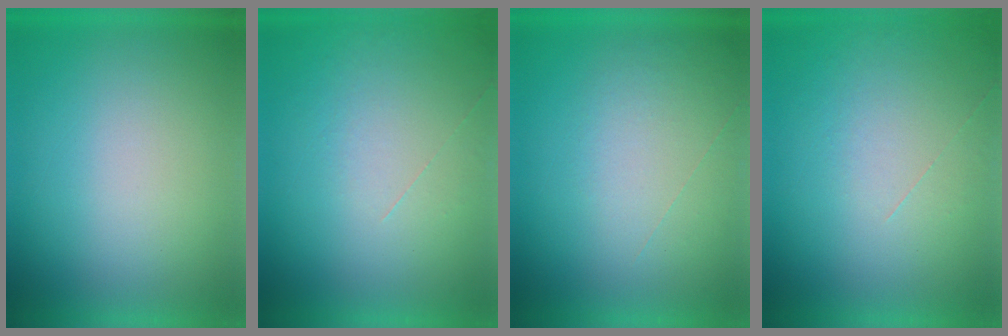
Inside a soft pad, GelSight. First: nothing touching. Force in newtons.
{"total": 1.1}
{"total": 1.0}
{"total": 1.1}